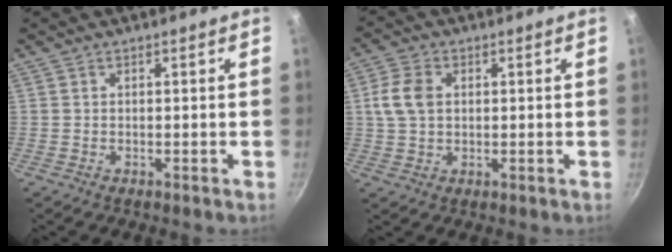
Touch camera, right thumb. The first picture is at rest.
{"total": 6.4, "force": [1.1, 4.5, 4.4], "torque": [-0.080, 0.006, 0.019]}